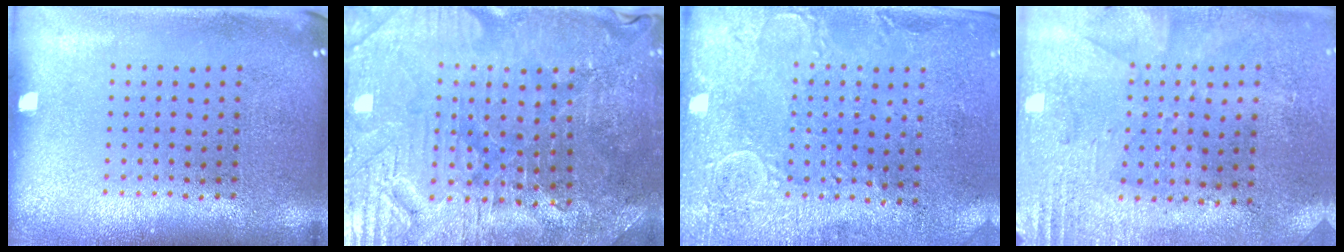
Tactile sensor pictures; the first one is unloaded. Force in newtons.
{"total": 3.5, "press": 3.5, "slide": 0.5}
{"total": 2.9, "press": 2.5, "slide": 1.5}
{"total": 2.7, "press": 2.3, "slide": 1.5}